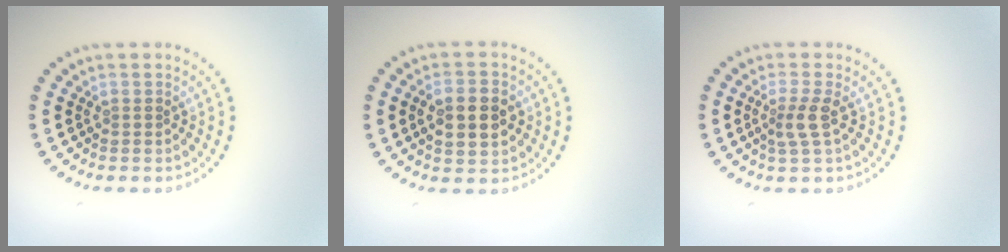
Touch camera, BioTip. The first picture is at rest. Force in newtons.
{"total": 4.5, "press": 4.5, "slide": 0.2}
{"total": 2.1, "press": 1.7, "slide": 1.3}